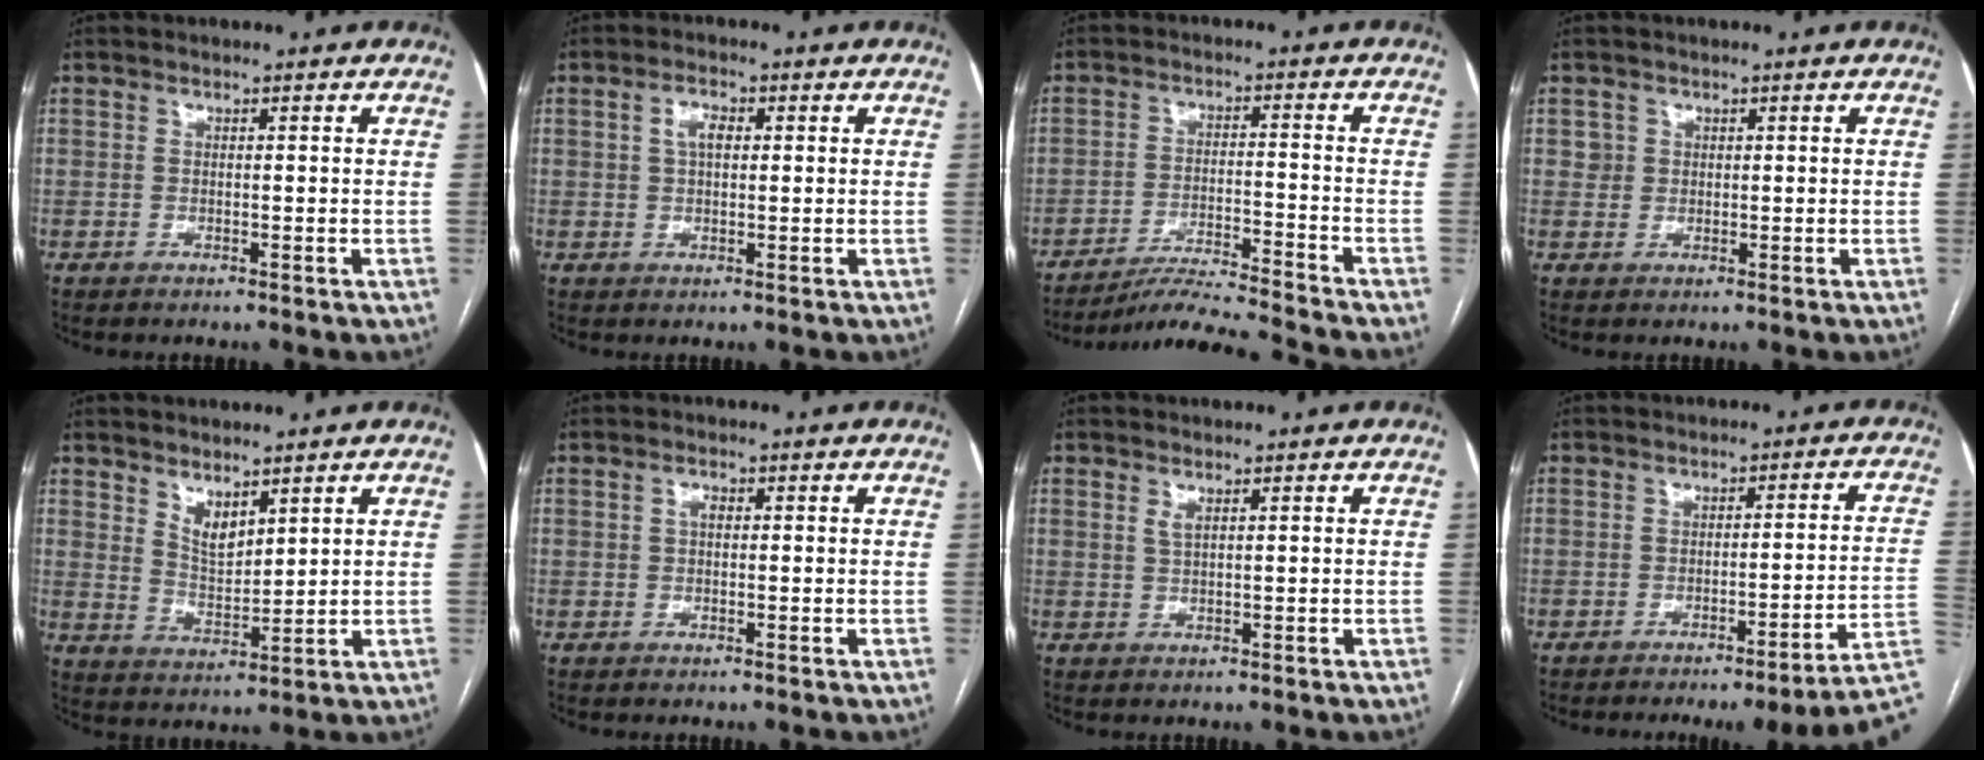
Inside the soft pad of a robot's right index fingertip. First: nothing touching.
{"total": 3.1, "force": [0.8, 1.6, 2.5], "torque": [-0.050, 0.010, 0.014]}
{"total": 10.7, "force": [-10.0, -3.0, 2.4], "torque": [-0.027, -0.012, -0.175]}
{"total": 1.6, "force": [0.5, 1.5, 0.0], "torque": [0.013, 0.003, 0.004]}
{"total": 4.6, "force": [3.2, 1.9, 2.8], "torque": [-0.055, -0.008, 0.069]}
{"total": 1.3, "force": [0.2, 0.8, 1.0], "torque": [-0.018, 0.007, 0.001]}
{"total": 1.2, "force": [0.7, 0.3, 0.9], "torque": [-0.022, -0.002, 0.015]}
{"total": 11.3, "force": [-6.5, -0.9, 9.2], "torque": [-0.085, 0.012, -0.087]}